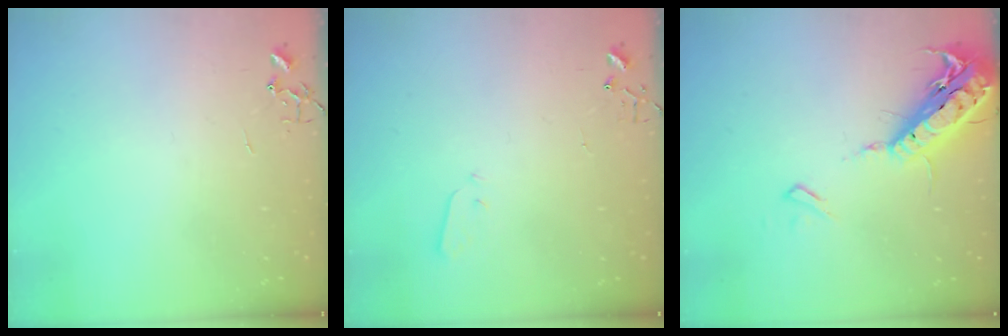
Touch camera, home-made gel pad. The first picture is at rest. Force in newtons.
{"total": 3.1, "press": 3.0, "slide": 0.9}
{"total": 19.4, "press": 19.0, "slide": 4.2}